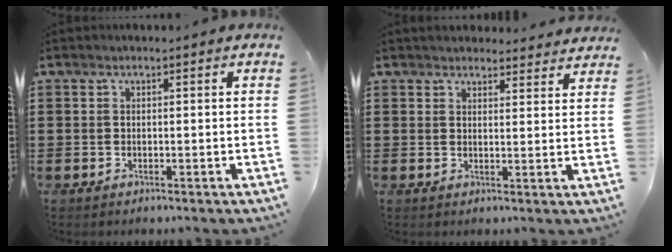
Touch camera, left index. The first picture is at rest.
{"total": 3.0, "force": [3.0, 0.4, 0.2], "torque": [-0.004, -0.014, 0.055]}